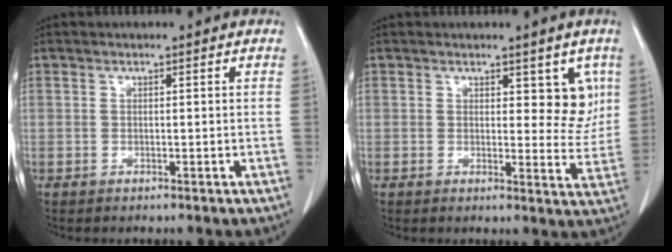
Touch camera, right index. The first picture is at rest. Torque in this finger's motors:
{"motor_torque": [-0.04, 0.23, 0.04, 0.00]}